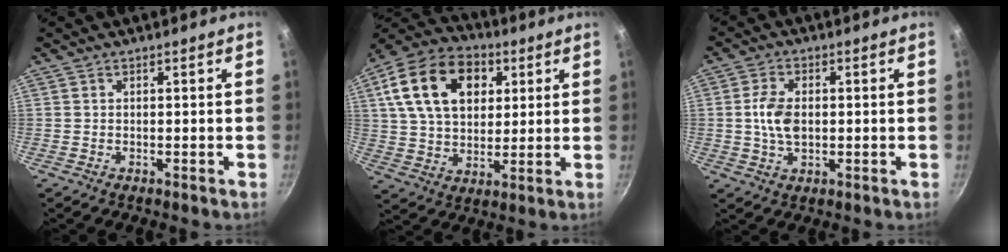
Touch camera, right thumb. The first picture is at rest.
{"total": 19.6, "force": [6.3, 13.4, 12.8], "torque": [-0.204, 0.005, 0.100]}
{"total": 6.4, "force": [0.2, 4.0, 5.0], "torque": [-0.091, 0.005, 0.002]}